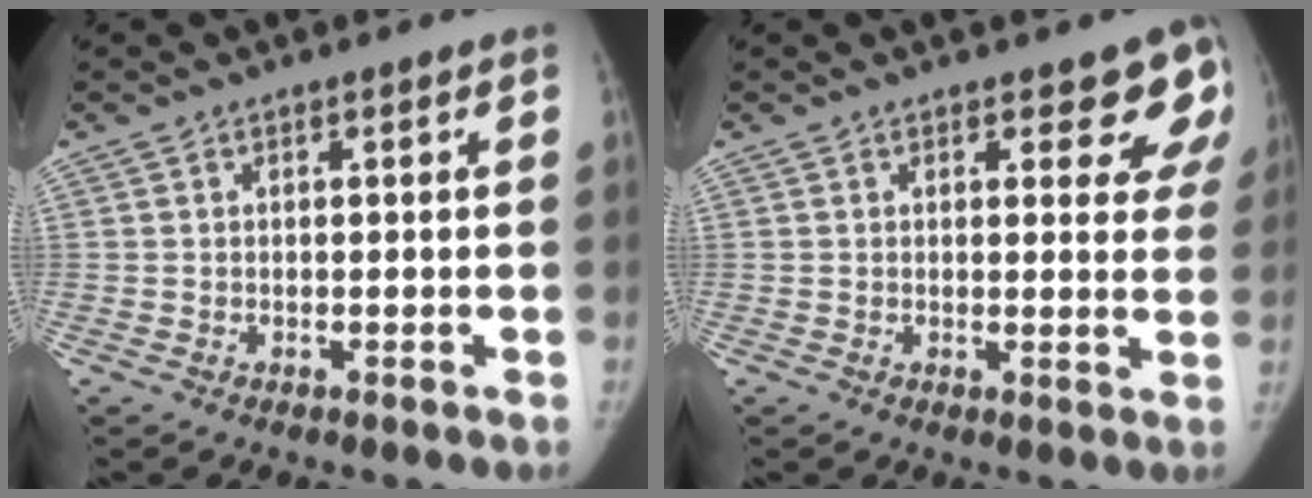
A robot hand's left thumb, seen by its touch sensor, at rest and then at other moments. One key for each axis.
{"total": 7.1, "fx": 4.8, "fy": 3.4, "fz": 4.0, "tx": -0.008, "ty": -0.026, "tz": 0.043}